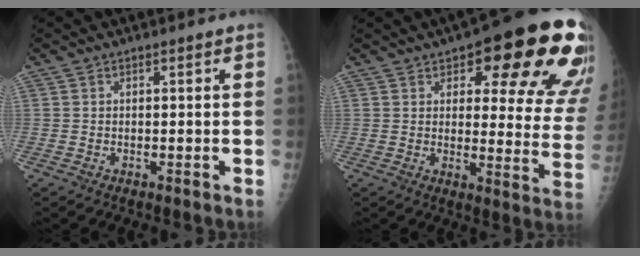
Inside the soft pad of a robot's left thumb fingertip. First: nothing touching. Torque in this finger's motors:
{"motor_torque": [0.45, 0.74, 0.32, -0.19, 0.11]}